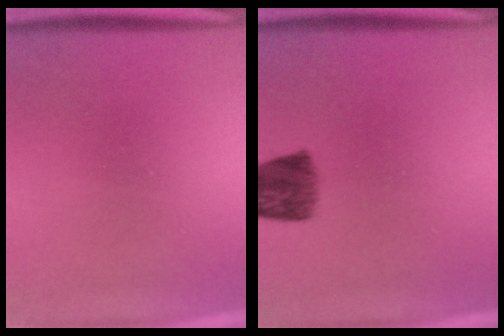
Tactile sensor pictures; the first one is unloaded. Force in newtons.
{"total": 7.1}